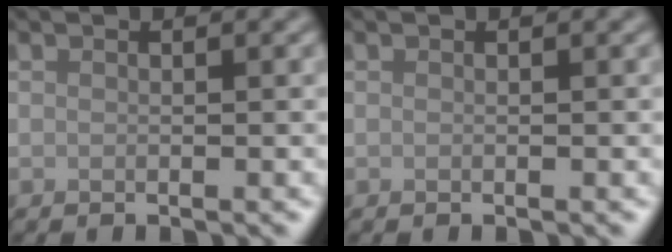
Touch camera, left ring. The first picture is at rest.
{"total": 0.0}